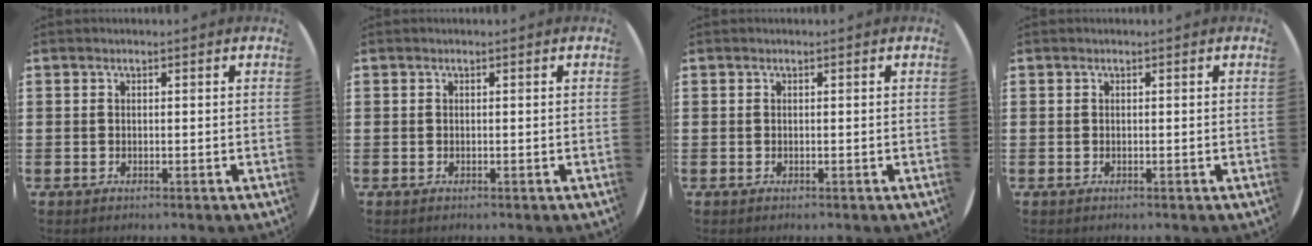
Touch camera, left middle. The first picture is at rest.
{"total": 0.0}
{"total": 0.0}
{"total": 0.0}